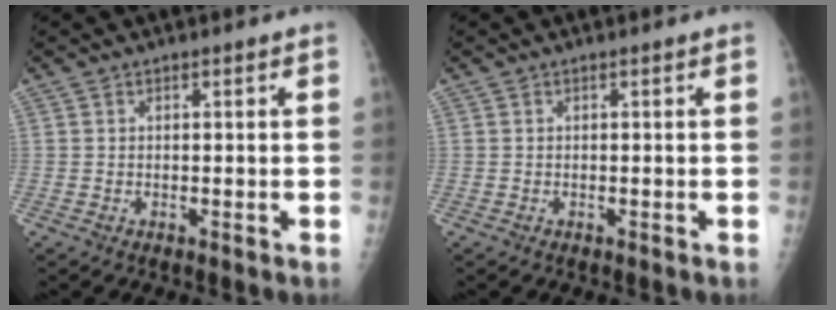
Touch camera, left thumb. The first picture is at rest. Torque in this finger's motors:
{"motor_torque": [0.01, -0.01, 0.08, 0.08, 0.01]}